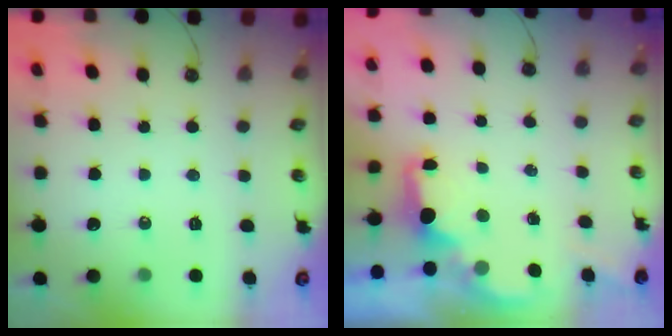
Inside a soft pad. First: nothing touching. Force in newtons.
{"total": 1.7, "press": 1.5, "slide": 0.6}